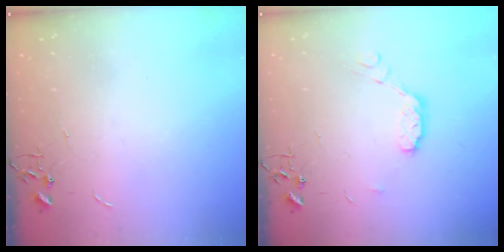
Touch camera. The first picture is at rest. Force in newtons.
{"total": 8.0, "press": 8.0, "slide": 0.5}